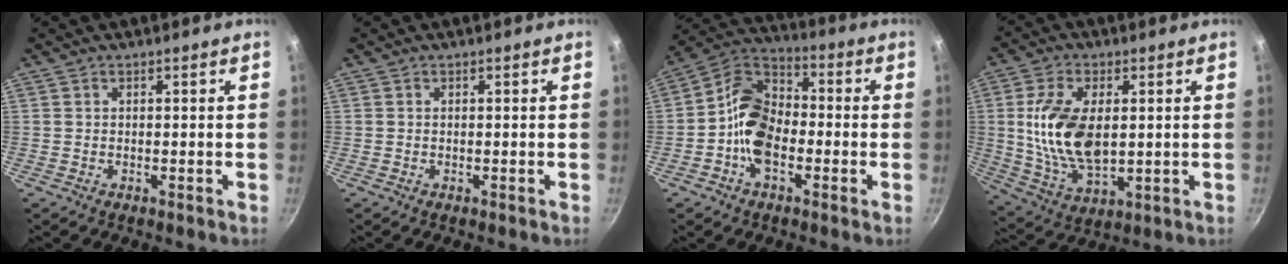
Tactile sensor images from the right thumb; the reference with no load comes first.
{"total": 0.0}
{"total": 11.8, "force": [-2.7, 7.9, 8.3], "torque": [-0.121, 0.040, -0.071]}
{"total": 15.0, "force": [1.6, 8.4, 12.4], "torque": [-0.223, -0.012, 0.038]}